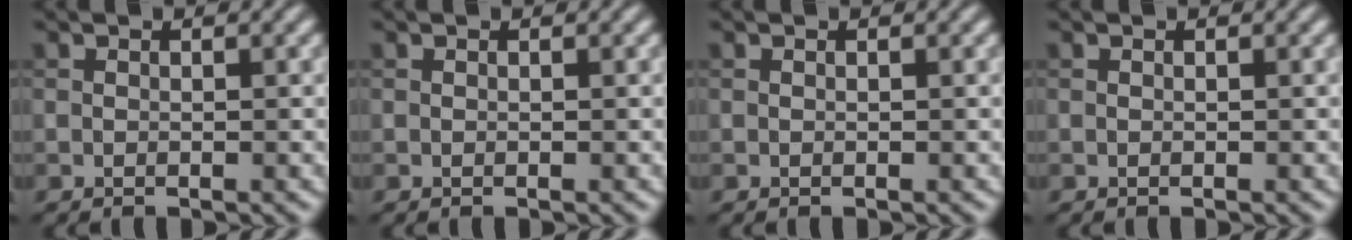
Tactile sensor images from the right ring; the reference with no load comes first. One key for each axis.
{"total": 0.0}
{"total": 0.0}
{"total": 0.0}